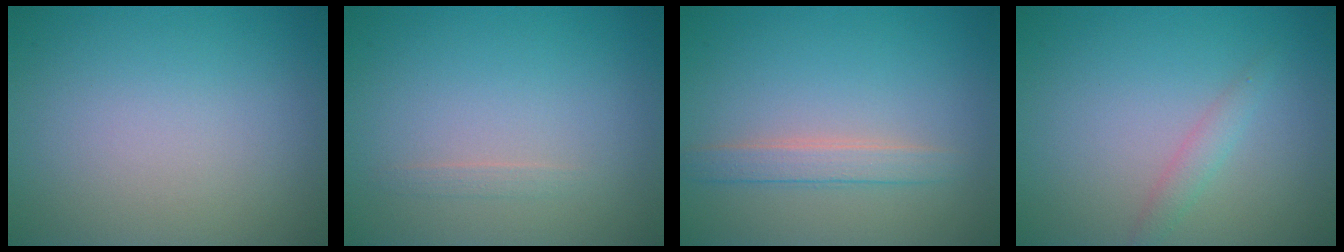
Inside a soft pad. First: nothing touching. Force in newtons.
{"total": 0.6, "press": 0.6, "slide": 0.0}
{"total": 2.1, "press": 2.1, "slide": 0.1}
{"total": 1.4, "press": 1.4, "slide": 0.1}